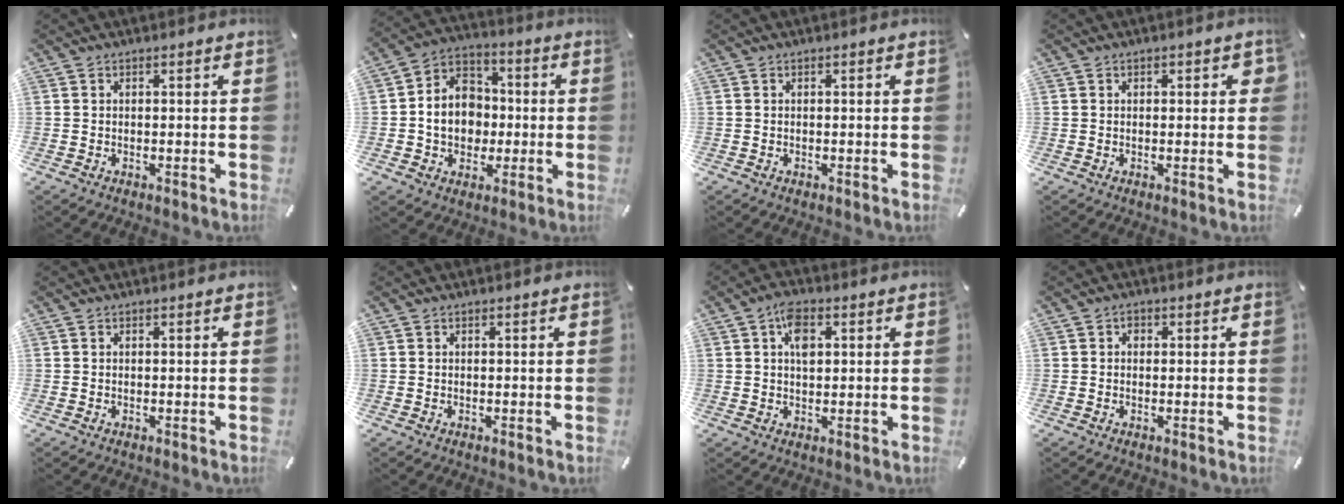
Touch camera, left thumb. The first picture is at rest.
{"total": 10.6, "force": [-1.2, 9.3, 5.0], "torque": [-0.115, 0.011, -0.024]}
{"total": 0.0}
{"total": 1.3, "force": [0.2, 0.9, 0.9], "torque": [-0.002, 0.001, -0.001]}
{"total": 0.0}
{"total": 0.0}
{"total": 5.5, "force": [1.5, 3.4, 4.1], "torque": [-0.062, -0.001, 0.022]}
{"total": 1.1, "force": [0.1, 1.0, 0.5], "torque": [-0.010, 0.007, 0.000]}